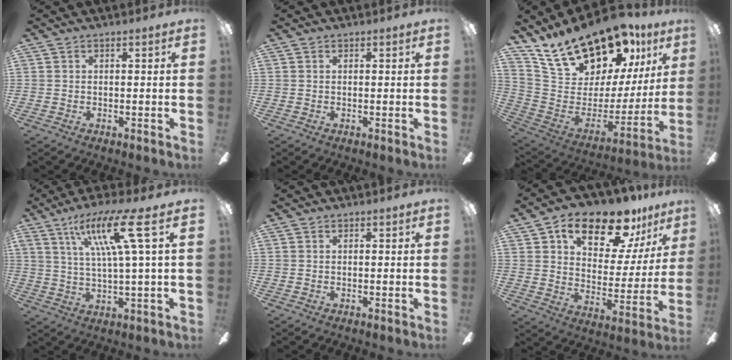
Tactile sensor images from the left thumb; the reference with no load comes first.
{"total": 0.0}
{"total": 21.1, "force": [17.3, 8.5, 8.4], "torque": [-0.144, -0.127, 0.315]}
{"total": 14.7, "force": [6.1, 2.1, 13.2], "torque": [-0.248, -0.004, 0.090]}
{"total": 0.0}
{"total": 17.8, "force": [12.2, 8.6, 9.8], "torque": [-0.150, -0.068, 0.207]}